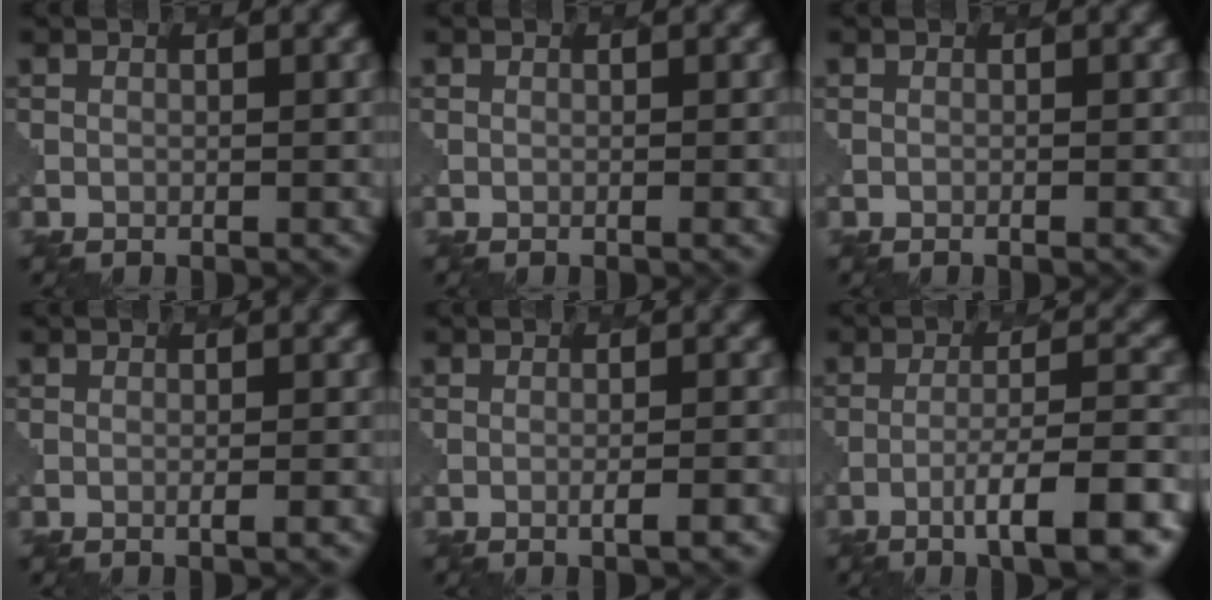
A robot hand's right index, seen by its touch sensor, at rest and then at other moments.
{"total": 0.6, "force": [-0.1, 0.1, 0.5], "torque": [-0.003, 0.001, -0.002]}
{"total": 0.6, "force": [-0.3, 0.2, 0.5], "torque": [-0.001, 0.000, -0.006]}
{"total": 1.2, "force": [-0.4, 0.3, 1.1], "torque": [-0.007, 0.004, -0.009]}
{"total": 2.1, "force": [-0.9, 0.4, 1.8], "torque": [-0.019, 0.007, -0.019]}
{"total": 8.7, "force": [-4.5, 1.7, 7.2], "torque": [-0.103, 0.008, -0.069]}